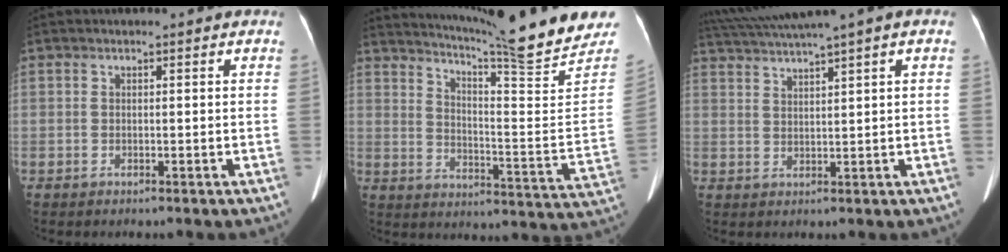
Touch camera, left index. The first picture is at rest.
{"total": 21.3, "force": [18.9, -1.5, 9.6], "torque": [-0.153, -0.093, 0.251]}
{"total": 8.2, "force": [6.0, -0.9, 5.5], "torque": [-0.099, 0.037, 0.103]}